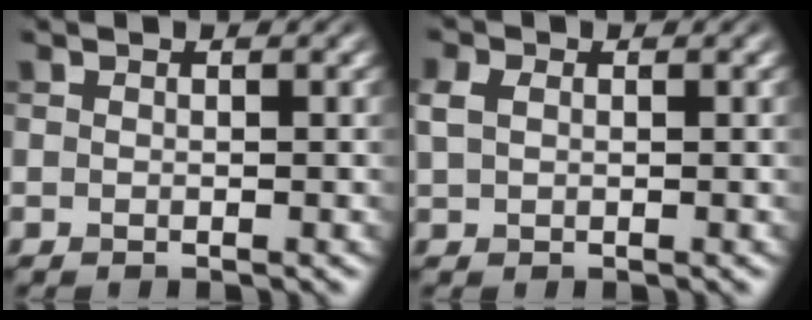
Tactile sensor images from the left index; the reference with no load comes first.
{"total": 1.8, "force": [0.5, 1.4, 1.1], "torque": [-0.028, 0.004, 0.009]}